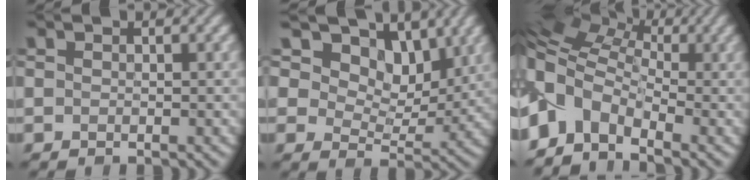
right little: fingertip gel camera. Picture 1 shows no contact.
{"total": 12.0, "force": [7.4, 7.0, 6.4], "torque": [-0.127, -0.004, 0.118]}
{"total": 9.5, "force": [-0.9, 6.9, 6.4], "torque": [-0.145, 0.006, -0.032]}